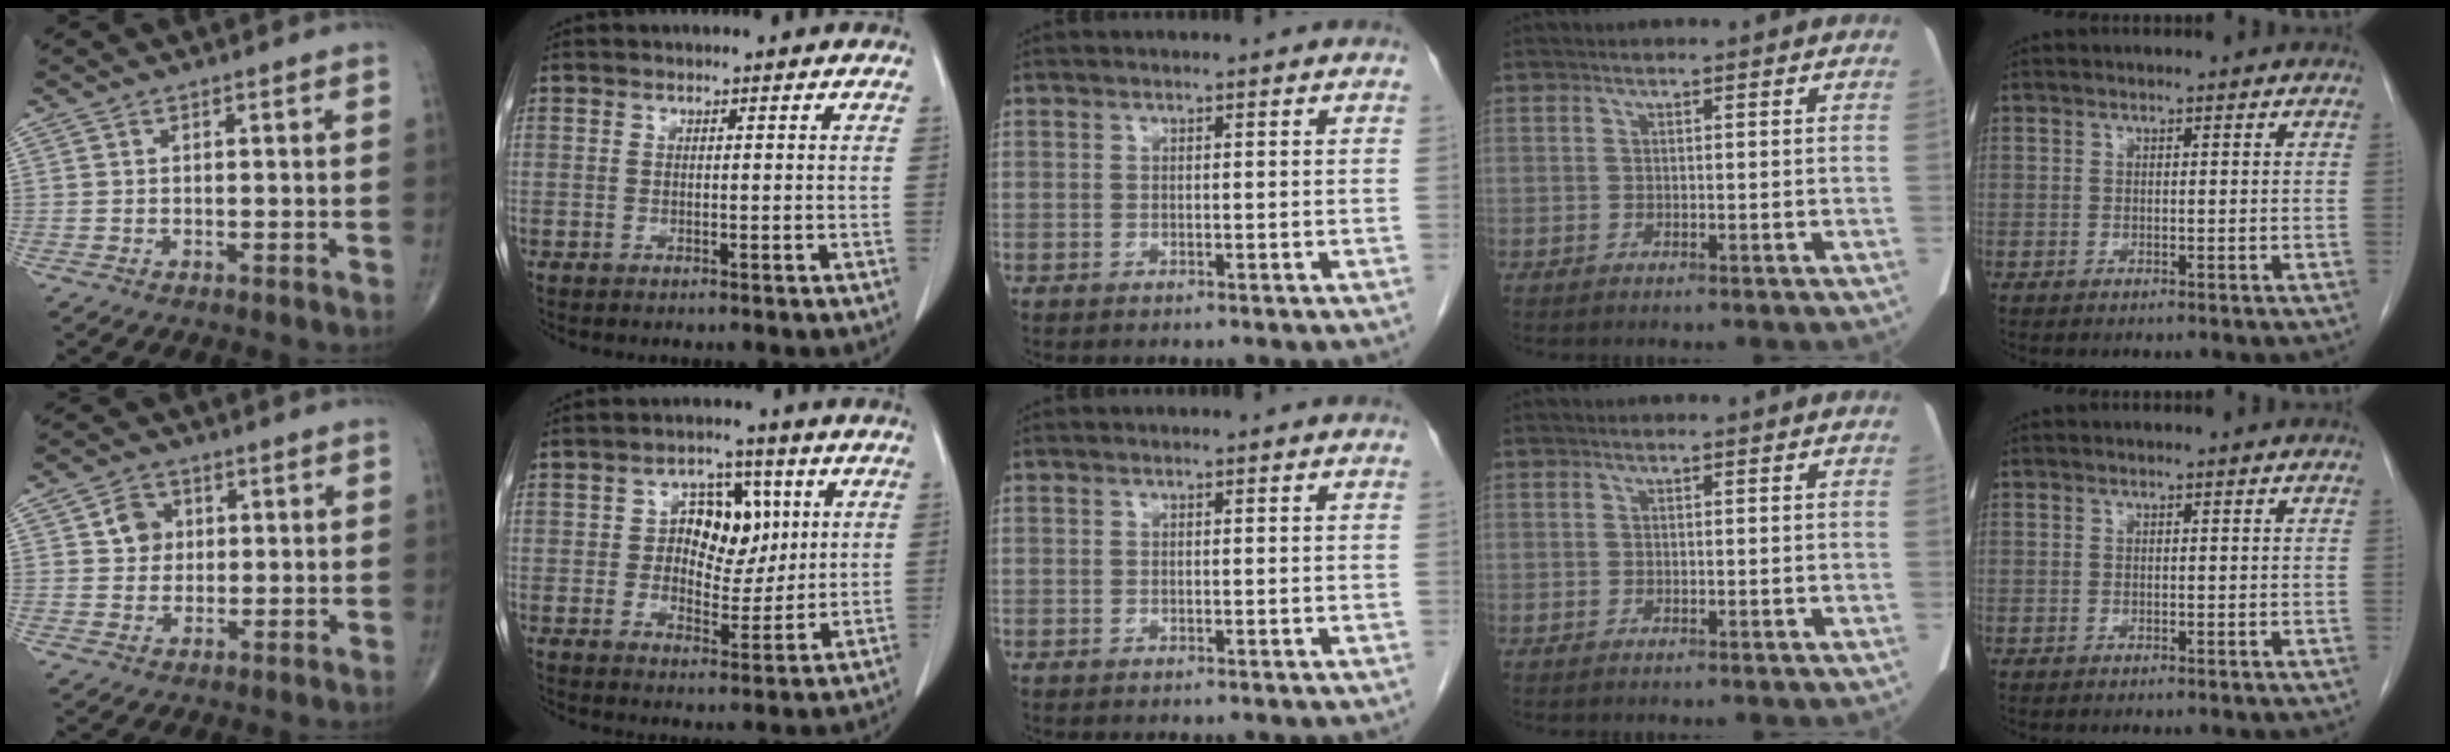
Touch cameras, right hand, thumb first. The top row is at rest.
{"thumb": {"total": 4.8, "force": [1.1, 4.3, 2.0], "torque": [-0.007, 0.000, 0.015]}, "index": {"total": 8.5, "force": [2.0, 5.6, 6.0], "torque": [-0.082, 0.020, 0.037]}}